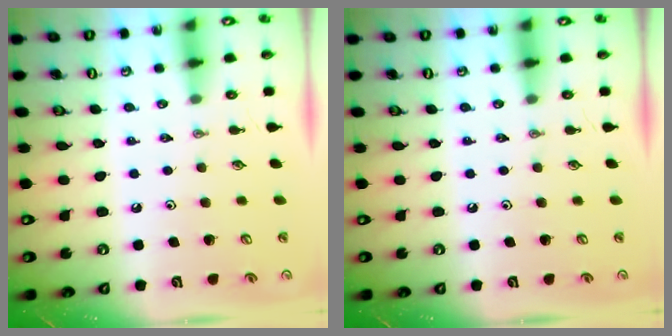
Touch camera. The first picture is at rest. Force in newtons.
{"total": 0.0}